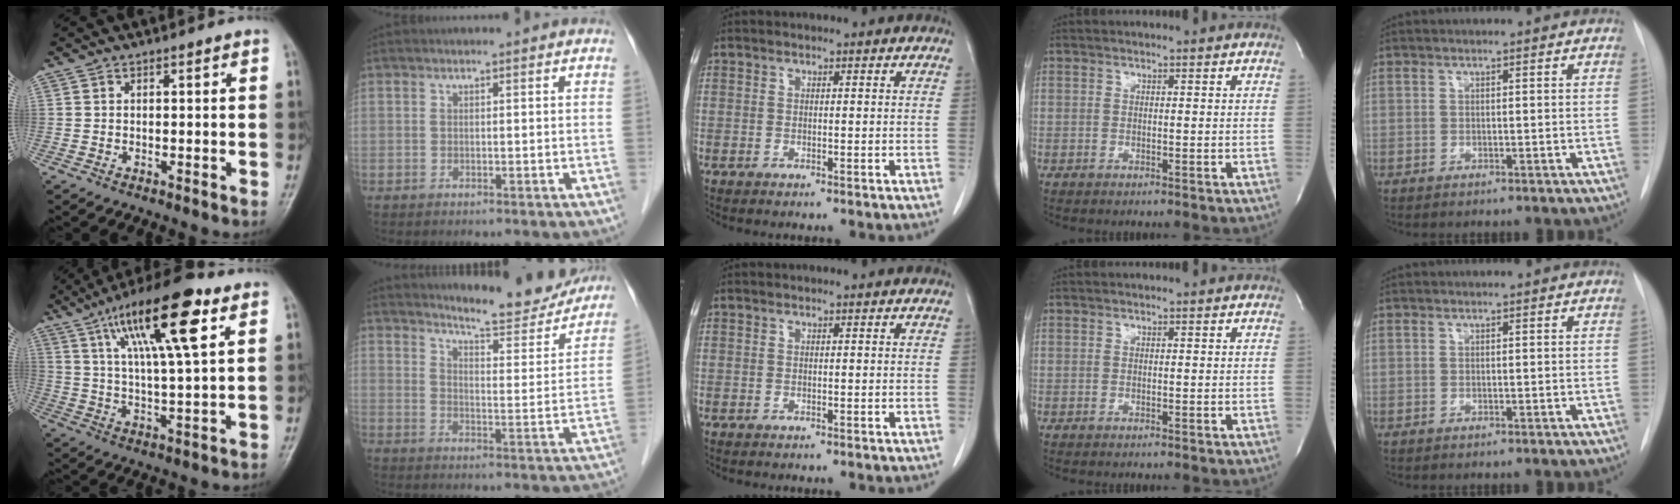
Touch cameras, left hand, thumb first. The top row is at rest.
{"thumb": {"total": 17.8, "force": [8.2, 4.0, 15.3], "torque": [-0.256, -0.014, 0.140]}, "index": {"total": 14.7, "force": [13.9, 1.8, 4.4], "torque": [-0.057, -0.037, 0.176]}}